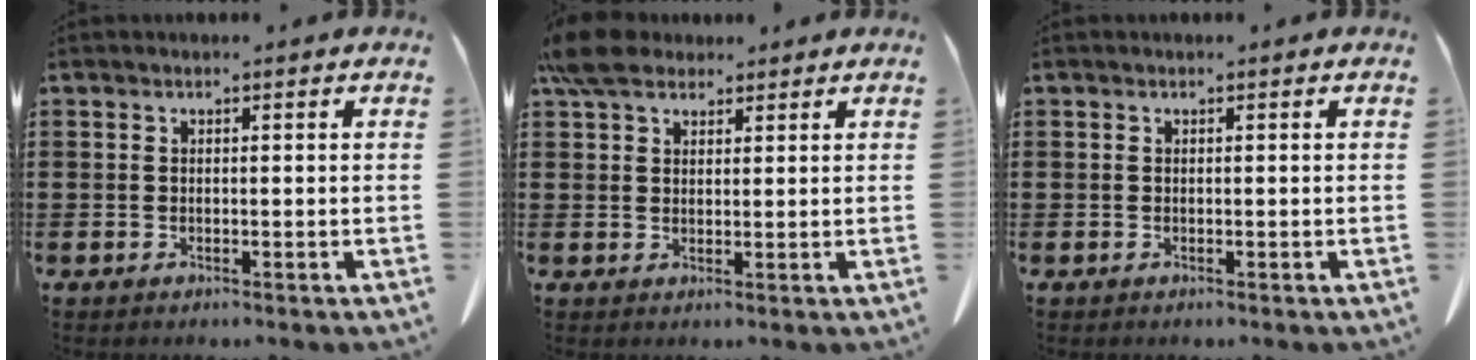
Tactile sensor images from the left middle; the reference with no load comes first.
{"total": 5.7, "force": [4.5, 2.7, 2.3], "torque": [-0.053, 0.001, 0.086]}
{"total": 0.0}